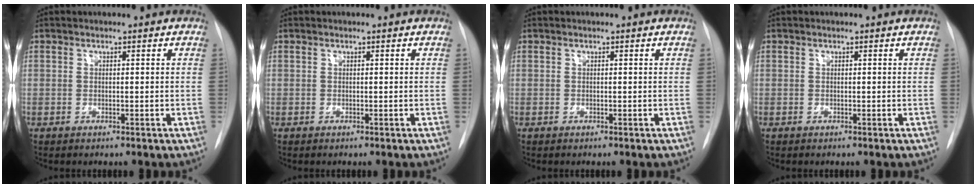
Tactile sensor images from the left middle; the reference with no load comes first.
{"total": 0.0}
{"total": 0.0}
{"total": 0.0}